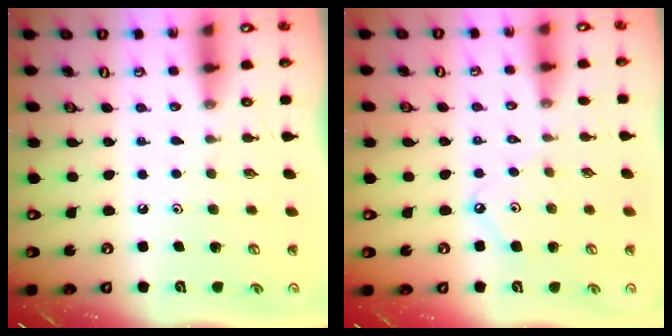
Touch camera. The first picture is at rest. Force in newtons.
{"total": 3.3, "press": 3.3, "slide": 0.1}